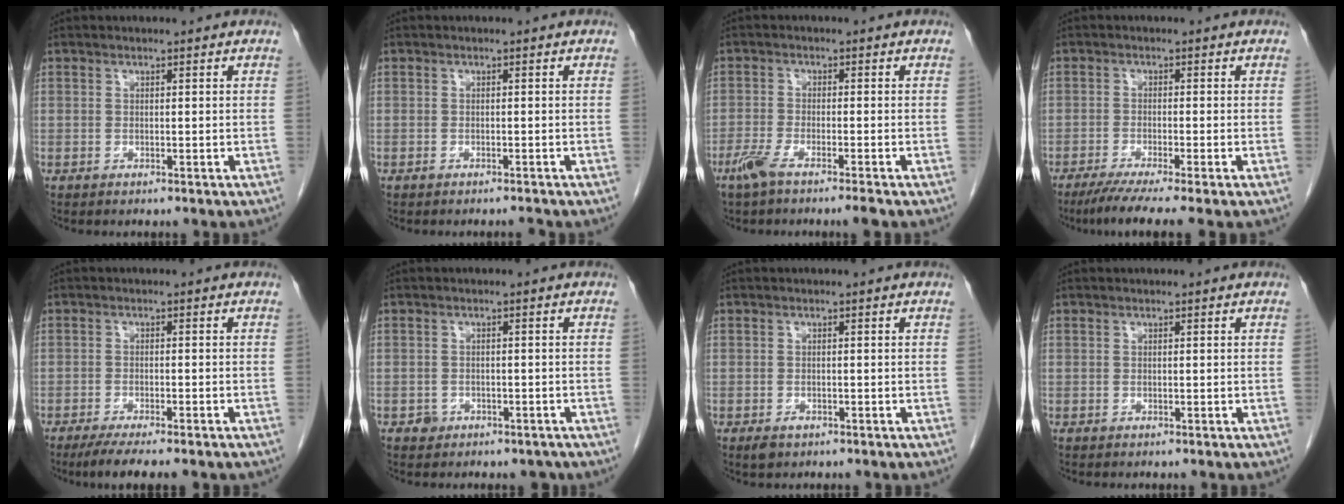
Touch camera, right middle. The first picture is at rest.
{"total": 0.7, "force": [-0.7, -0.1, 0.2], "torque": [-0.006, -0.002, -0.009]}
{"total": 4.5, "force": [-3.3, 0.1, 3.1], "torque": [-0.060, -0.009, -0.065]}
{"total": 6.9, "force": [-5.1, -0.5, 4.6], "torque": [-0.071, -0.019, -0.085]}
{"total": 7.8, "force": [-6.2, 0.8, 4.7], "torque": [-0.064, -0.015, -0.090]}
{"total": 2.3, "force": [-1.3, 1.8, 0.3], "torque": [0.000, 0.010, -0.014]}
{"total": 1.4, "force": [-0.8, 0.8, 0.8], "torque": [-0.015, 0.000, -0.007]}
{"total": 0.0}